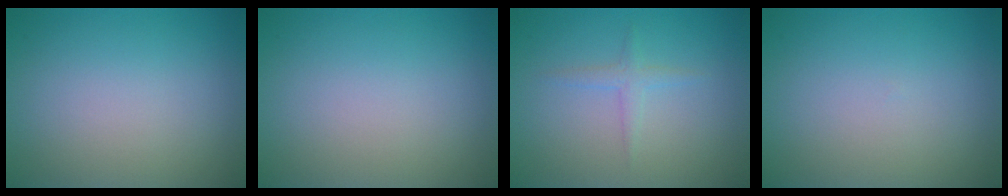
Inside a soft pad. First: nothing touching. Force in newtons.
{"total": 0.0}
{"total": 1.2, "press": 1.2, "slide": 0.0}
{"total": 0.0}